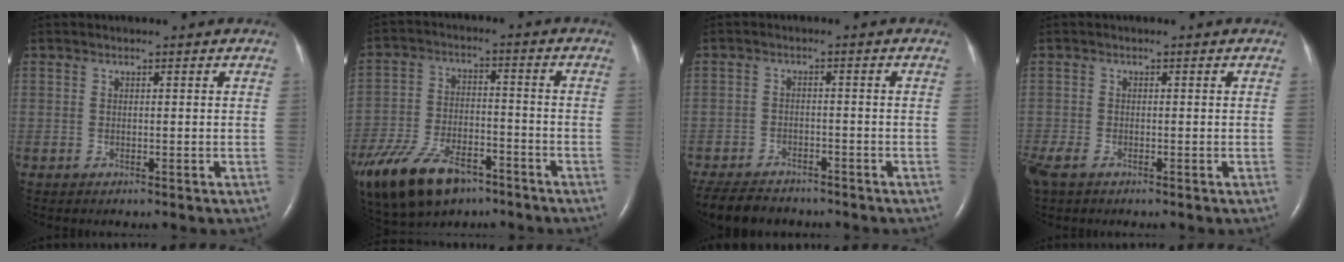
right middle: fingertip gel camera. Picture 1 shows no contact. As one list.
[{"total": 19.4, "force": [-12.8, 9.4, 11.1], "torque": [-0.274, -0.019, -0.224]}, {"total": 9.1, "force": [-7.9, 3.3, 3.2], "torque": [-0.061, -0.012, -0.121]}, {"total": 4.5, "force": [-3.1, 2.0, 2.6], "torque": [-0.069, -0.014, -0.056]}]